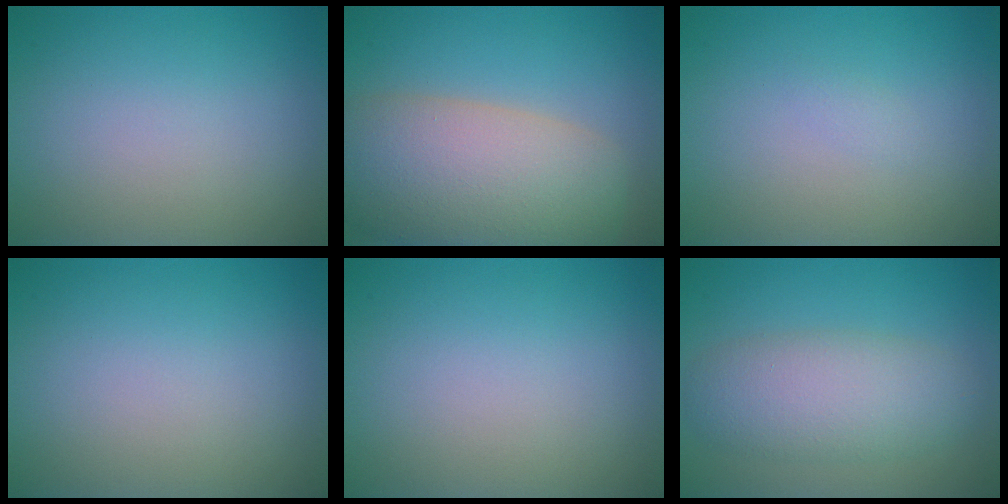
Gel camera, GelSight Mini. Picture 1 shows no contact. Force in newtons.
{"total": 10.6, "press": 10.6, "slide": 0.8}
{"total": 0.5, "press": 0.5, "slide": 0.1}
{"total": 0.0}
{"total": 0.0}
{"total": 5.3, "press": 5.3, "slide": 0.4}